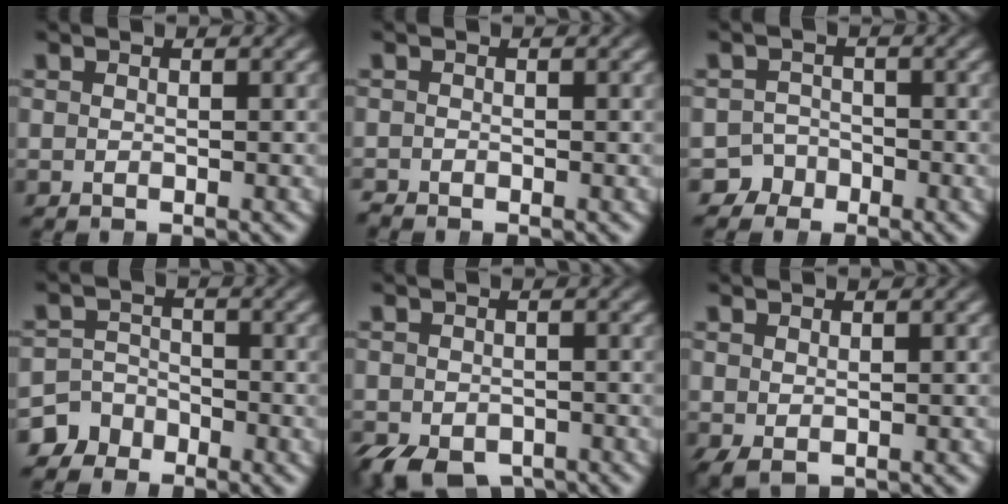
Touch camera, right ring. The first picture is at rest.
{"total": 0.9, "force": [-0.8, 0.3, -0.2], "torque": [0.004, -0.008, -0.013]}
{"total": 4.6, "force": [-2.8, 3.6, 0.1], "torque": [-0.002, -0.012, -0.052]}
{"total": 4.7, "force": [-3.1, 3.3, 0.9], "torque": [-0.018, -0.013, -0.052]}
{"total": 4.8, "force": [-3.8, 2.3, 1.7], "torque": [-0.027, -0.025, -0.050]}
{"total": 0.6, "force": [0.1, 0.1, 0.6], "torque": [-0.008, -0.008, 0.012]}